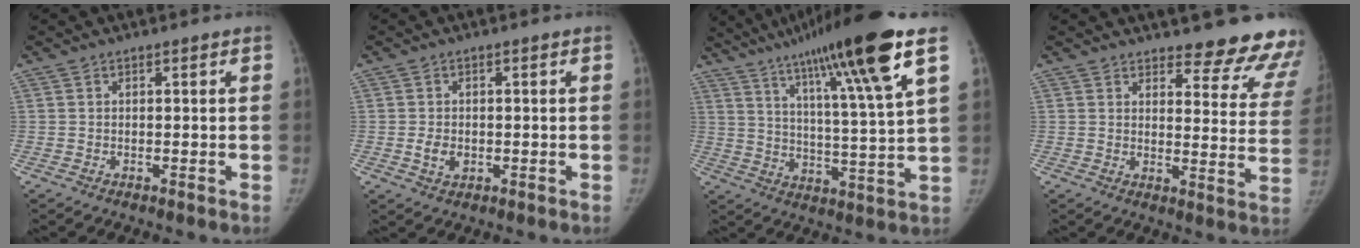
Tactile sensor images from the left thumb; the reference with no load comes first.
{"total": 3.1, "force": [-0.7, 2.3, 2.0], "torque": [-0.030, 0.001, -0.008]}
{"total": 21.4, "force": [12.6, 0.8, 17.3], "torque": [-0.263, -0.039, 0.199]}
{"total": 16.2, "force": [14.8, 4.3, 5.0], "torque": [-0.003, -0.123, 0.155]}